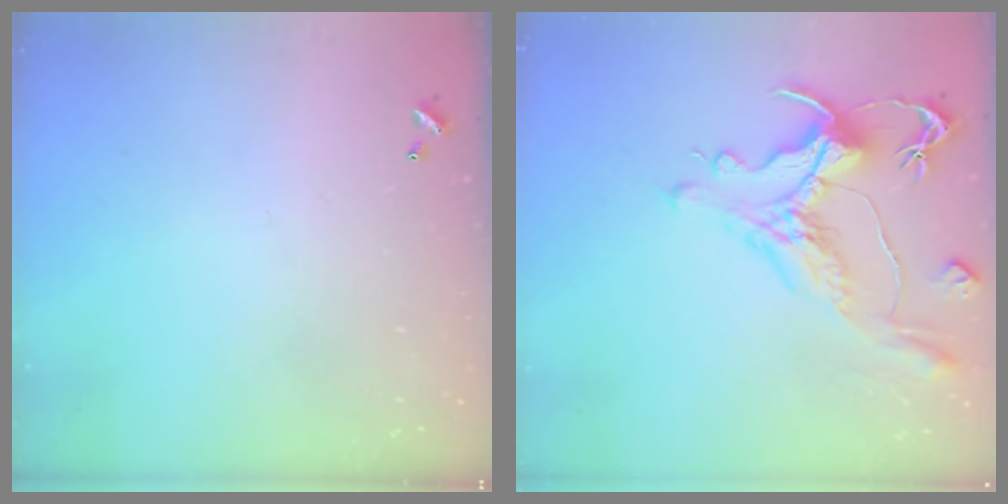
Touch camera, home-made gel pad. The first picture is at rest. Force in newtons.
{"total": 2.4, "press": 2.0, "slide": 1.4}